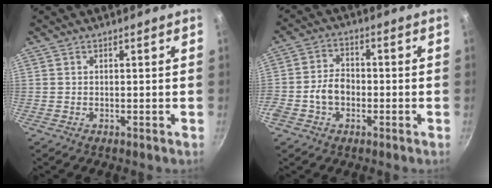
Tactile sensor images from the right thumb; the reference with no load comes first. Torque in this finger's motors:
{"motor_torque": [1.12, 1.12, 1.01, -0.27, 0.08]}